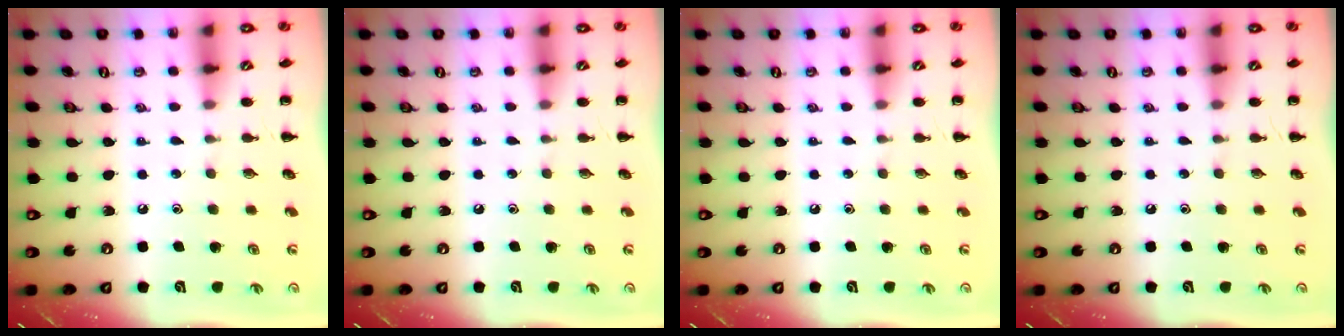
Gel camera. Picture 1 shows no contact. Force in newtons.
{"total": 0.0}
{"total": 0.0}
{"total": 0.0}